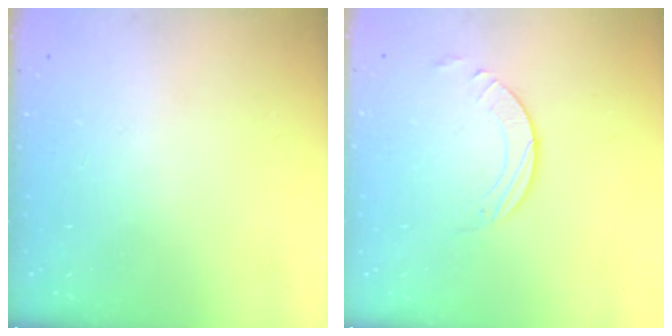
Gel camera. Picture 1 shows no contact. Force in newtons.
{"total": 2.7, "press": 2.7, "slide": 0.2}